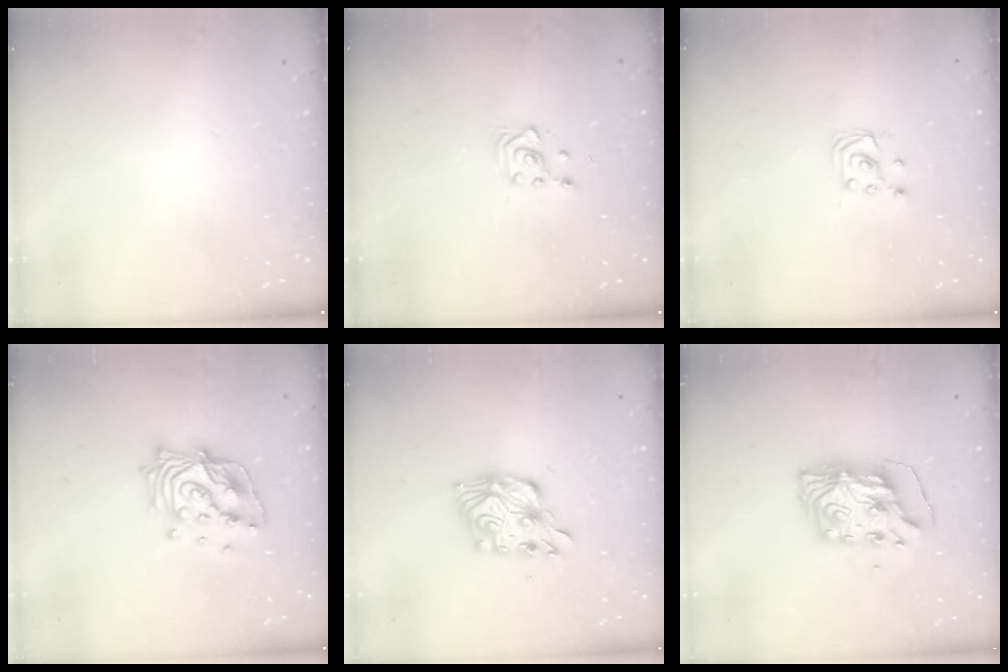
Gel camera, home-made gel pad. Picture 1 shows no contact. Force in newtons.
{"total": 2.8, "press": 2.7, "slide": 0.7}
{"total": 2.4, "press": 2.4, "slide": 0.2}
{"total": 15.0, "press": 14.8, "slide": 1.9}
{"total": 11.8, "press": 11.8, "slide": 0.4}
{"total": 10.1, "press": 10.0, "slide": 1.0}